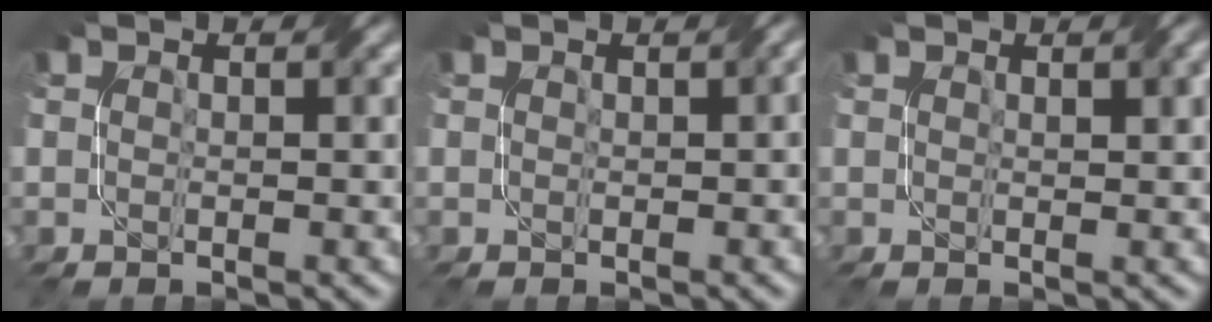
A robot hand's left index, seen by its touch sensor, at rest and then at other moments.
{"total": 0.7, "force": [-0.5, 0.0, 0.5], "torque": [-0.001, 0.005, -0.007]}
{"total": 1.6, "force": [0.8, 0.4, 1.4], "torque": [-0.014, 0.001, 0.015]}